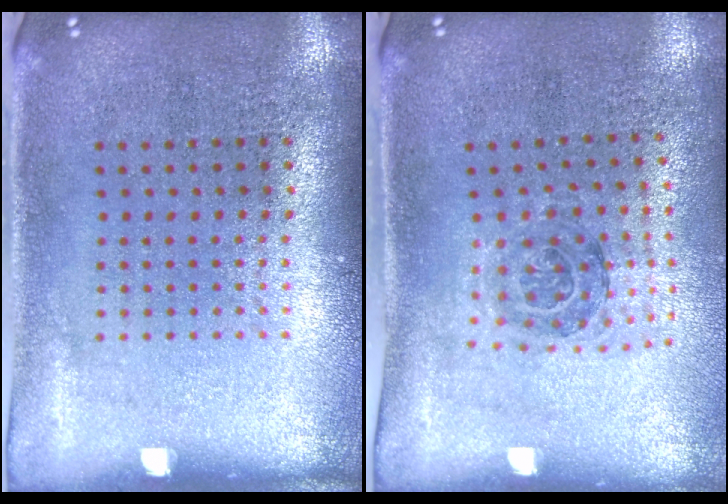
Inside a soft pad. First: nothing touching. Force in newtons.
{"total": 1.1, "press": 1.0, "slide": 0.3}